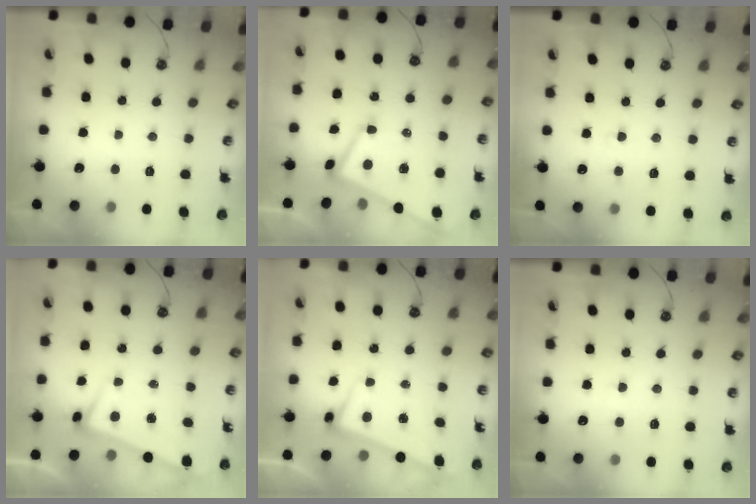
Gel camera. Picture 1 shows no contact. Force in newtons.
{"total": 3.1, "press": 3.0, "slide": 0.7}
{"total": 1.2, "press": 1.1, "slide": 0.5}
{"total": 3.4, "press": 3.2, "slide": 1.0}
{"total": 2.8, "press": 2.6, "slide": 0.9}
{"total": 1.4, "press": 1.3, "slide": 0.5}